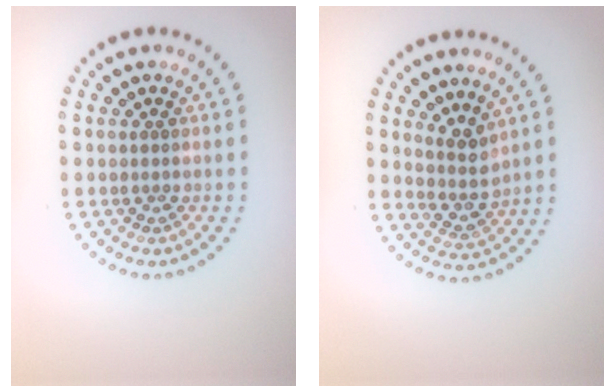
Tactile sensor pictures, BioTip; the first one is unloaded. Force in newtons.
{"total": 2.6, "press": 1.9, "slide": 1.7}